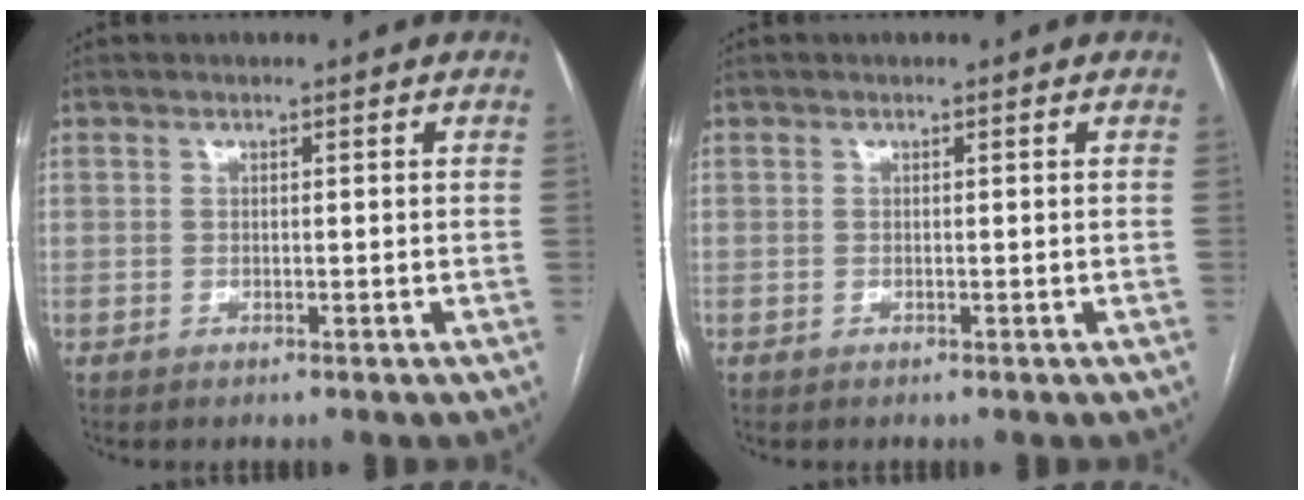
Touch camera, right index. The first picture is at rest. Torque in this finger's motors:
{"motor_torque": [-0.09, 0.00, -0.02, -0.01]}